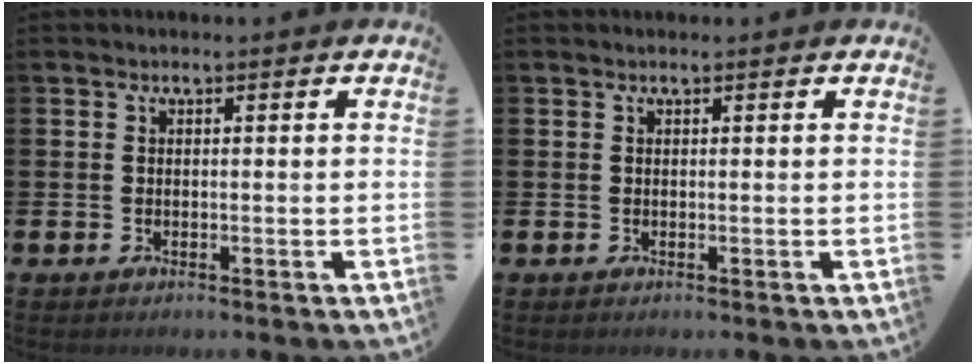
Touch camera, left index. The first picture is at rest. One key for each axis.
{"total": 0.0}